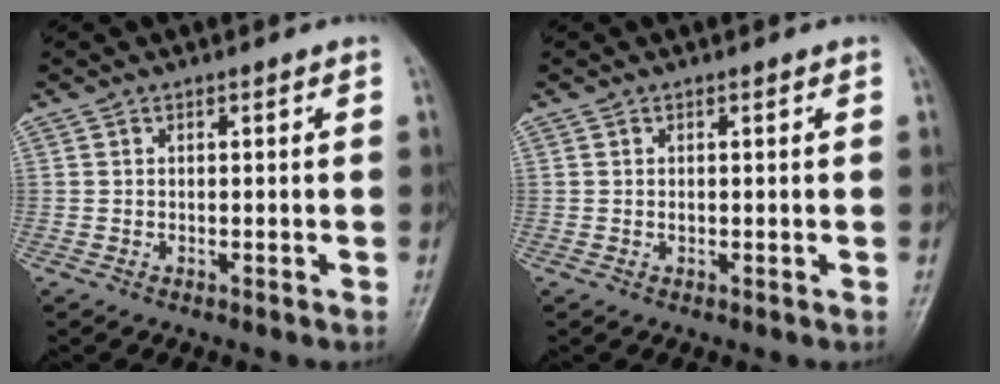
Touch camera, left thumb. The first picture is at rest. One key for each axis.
{"total": 0.6, "fx": 0.3, "fy": 0.3, "fz": 0.4, "tx": -0.007, "ty": -0.001, "tz": 0.005}